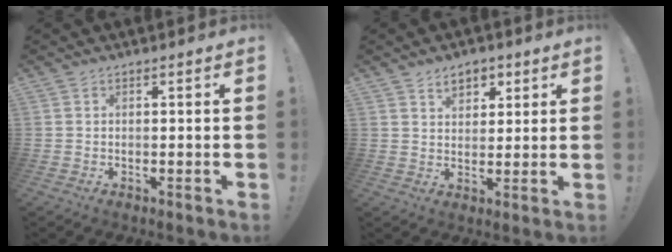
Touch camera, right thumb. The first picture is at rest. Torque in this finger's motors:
{"motor_torque": [-0.26, 0.29, -0.04, 0.06, 0.00]}